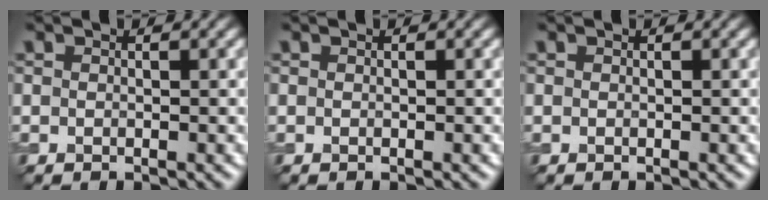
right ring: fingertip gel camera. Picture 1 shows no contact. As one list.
[{"total": 0.0}, {"total": 0.0}]